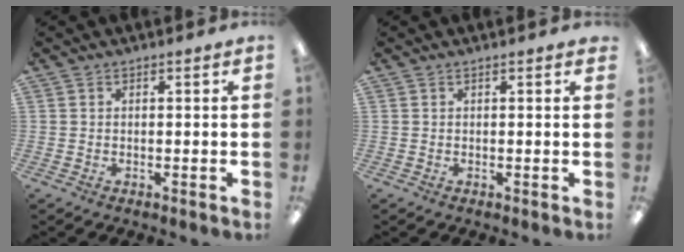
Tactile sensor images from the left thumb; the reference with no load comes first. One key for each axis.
{"total": 0.0}